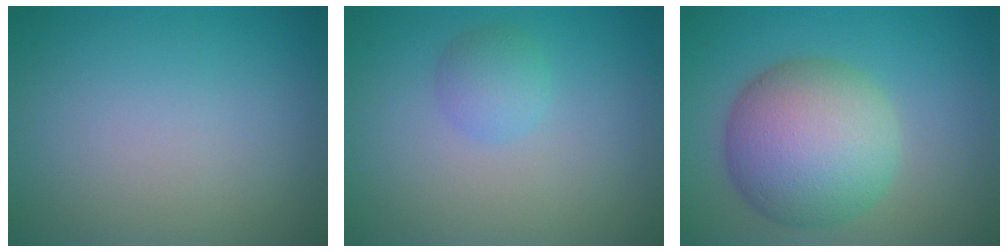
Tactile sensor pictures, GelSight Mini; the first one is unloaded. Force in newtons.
{"total": 1.9, "press": 1.9, "slide": 0.1}
{"total": 9.0, "press": 9.0, "slide": 0.4}